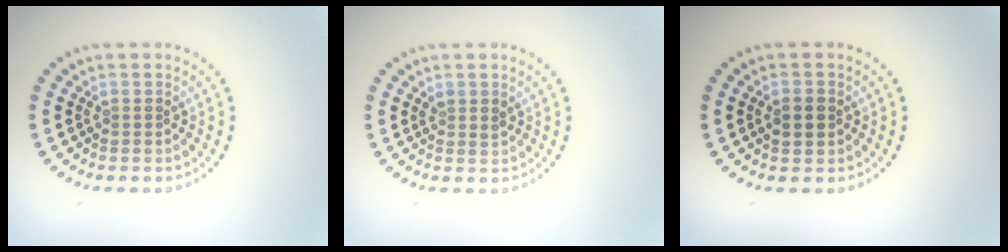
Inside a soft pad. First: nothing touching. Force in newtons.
{"total": 1.0, "press": 0.9, "slide": 0.5}
{"total": 2.4, "press": 2.4, "slide": 0.1}